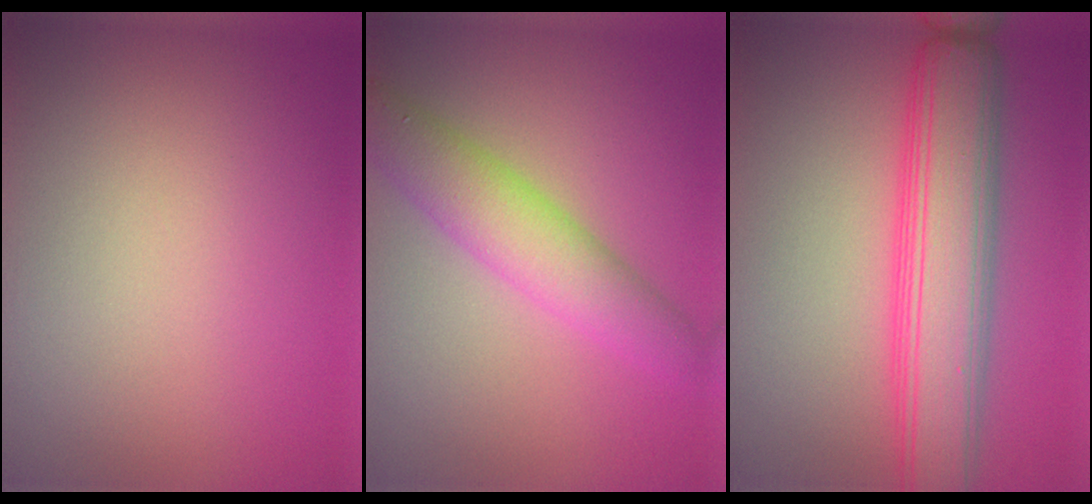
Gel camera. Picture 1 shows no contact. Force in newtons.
{"total": 5.1, "press": 5.1, "slide": 0.0}
{"total": 7.8, "press": 7.8, "slide": 0.1}